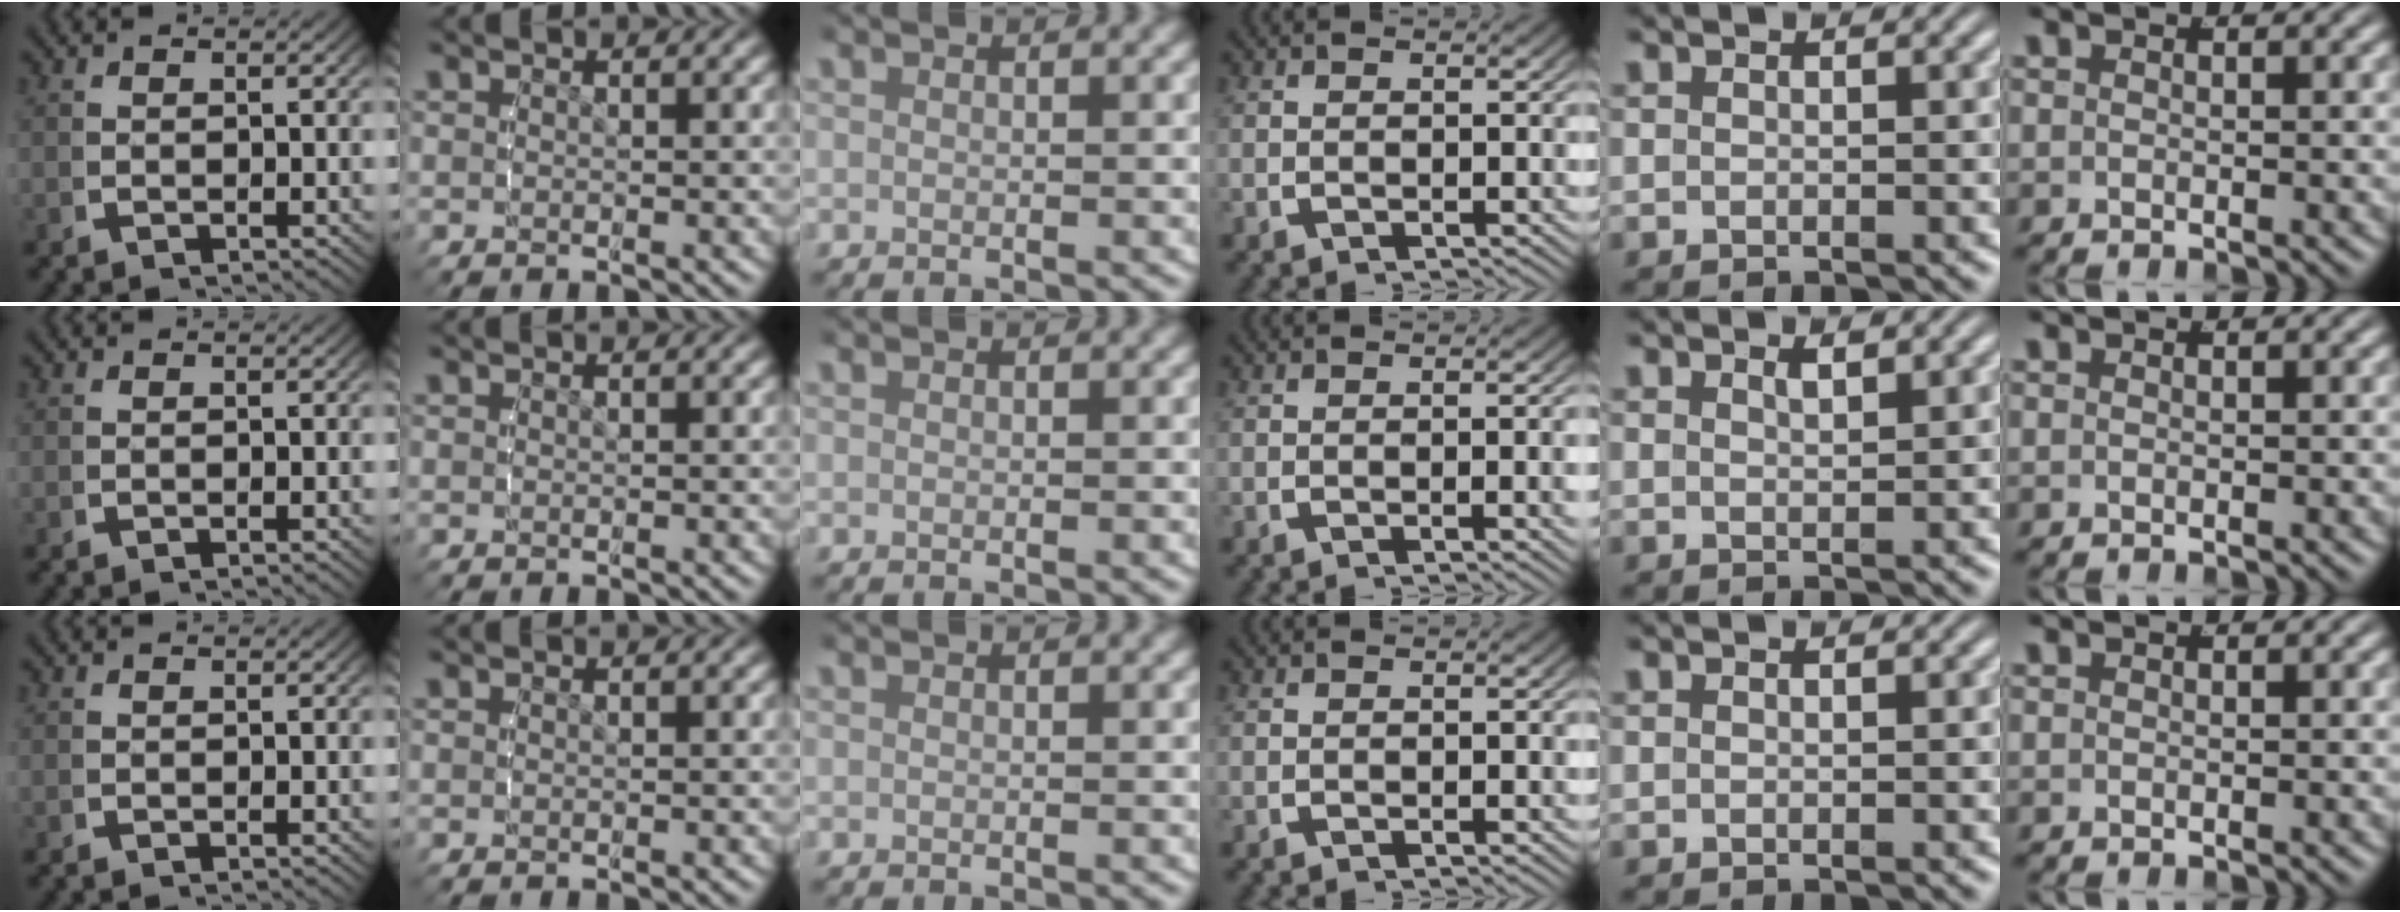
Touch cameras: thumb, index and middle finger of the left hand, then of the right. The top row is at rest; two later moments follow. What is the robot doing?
{"motion": "lift_and_place", "object": "cubes"}